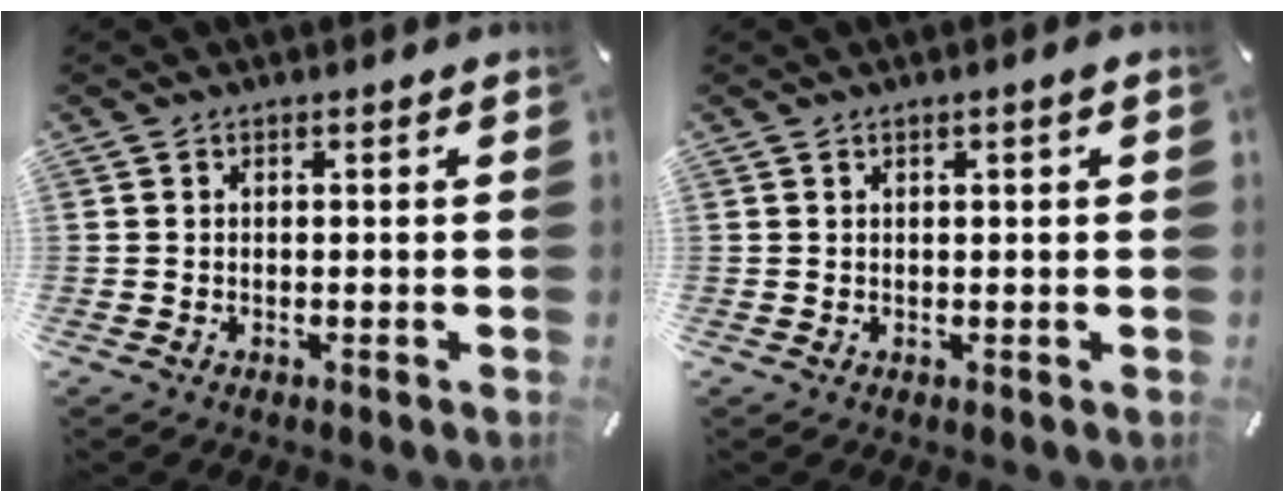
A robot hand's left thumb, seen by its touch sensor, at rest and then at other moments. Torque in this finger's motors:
{"motor_torque": [-0.13, -0.21, 0.06, 0.07, -0.02]}